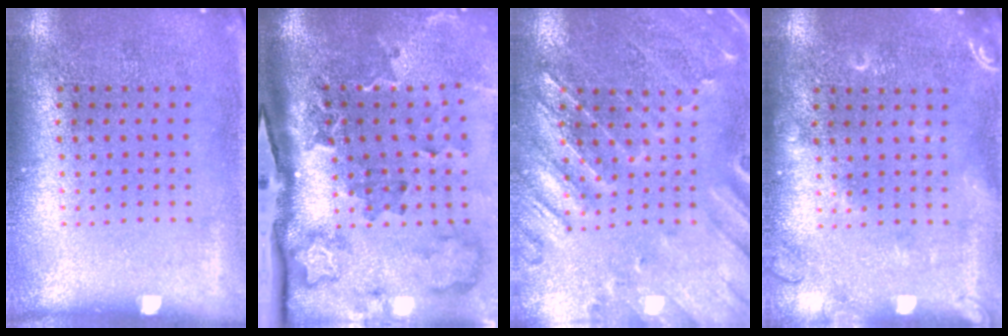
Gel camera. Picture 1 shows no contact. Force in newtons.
{"total": 3.6, "press": 2.4, "slide": 2.7}
{"total": 0.6, "press": 0.4, "slide": 0.4}
{"total": 2.0, "press": 2.0, "slide": 0.3}